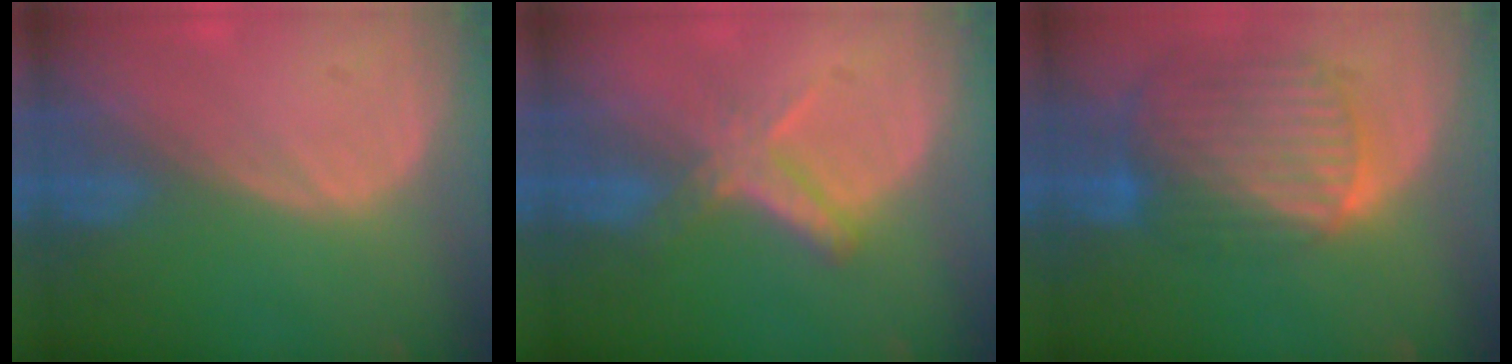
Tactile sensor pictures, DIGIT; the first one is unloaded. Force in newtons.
{"total": 5.4, "press": 4.9, "slide": 2.2}
{"total": 10.3, "press": 8.7, "slide": 5.5}